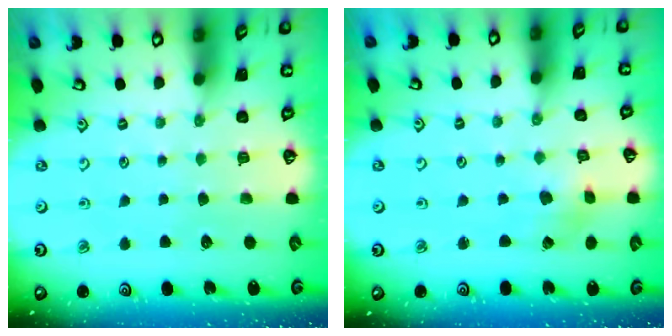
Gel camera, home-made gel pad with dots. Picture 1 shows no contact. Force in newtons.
{"total": 2.6, "press": 2.5, "slide": 0.5}